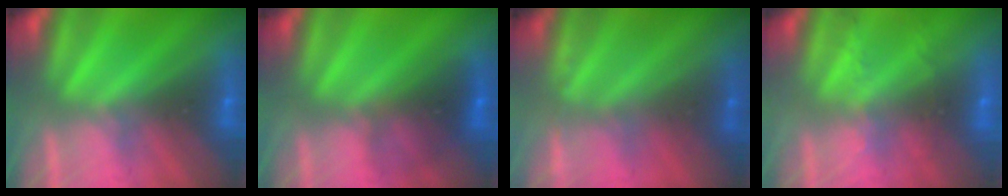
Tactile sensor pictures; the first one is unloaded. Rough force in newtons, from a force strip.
{"total": 3.0}
{"total": 2.3}
{"total": 2.1}